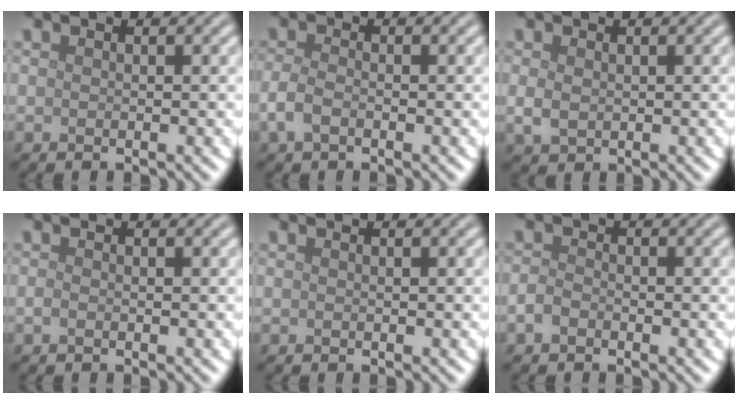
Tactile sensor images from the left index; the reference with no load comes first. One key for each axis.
{"total": 2.0, "fx": -0.9, "fy": 1.0, "fz": 1.4, "tx": -0.034, "ty": 0.000, "tz": -0.024}
{"total": 1.7, "fx": 0.0, "fy": 1.3, "fz": 1.1, "tx": -0.027, "ty": -0.001, "tz": 0.004}
{"total": 0.5, "fx": -0.3, "fy": 0.2, "fz": 0.4, "tx": -0.010, "ty": -0.003, "tz": -0.006}
{"total": 0.0}
{"total": 1.2, "fx": -0.7, "fy": 0.7, "fz": 0.6, "tx": -0.013, "ty": 0.001, "tz": -0.018}